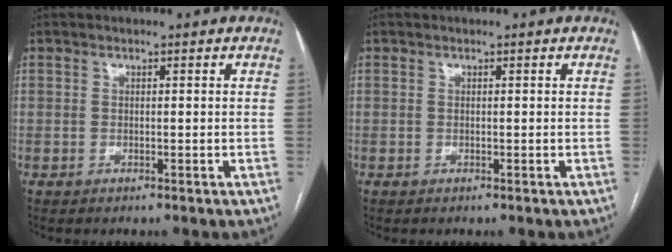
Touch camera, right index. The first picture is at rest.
{"total": 0.0}